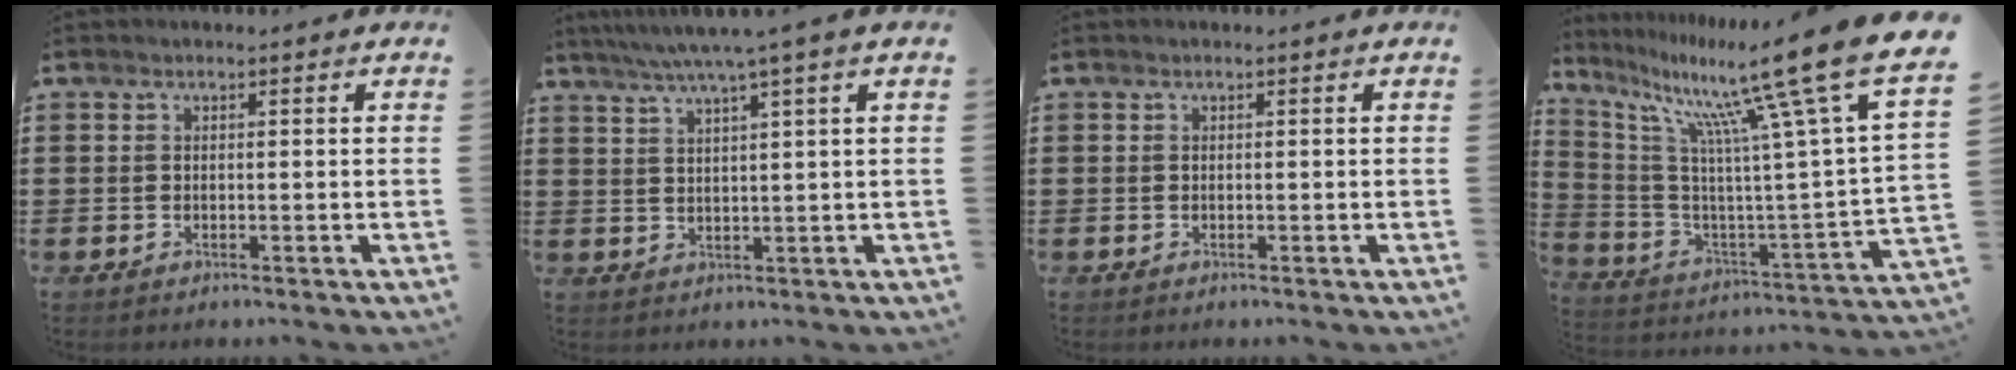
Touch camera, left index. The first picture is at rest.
{"total": 4.4, "force": [2.9, -0.9, 3.2], "torque": [-0.068, -0.010, 0.047]}
{"total": 0.0}
{"total": 17.2, "force": [12.3, 1.7, 11.9], "torque": [-0.230, -0.093, 0.190]}